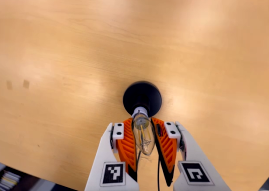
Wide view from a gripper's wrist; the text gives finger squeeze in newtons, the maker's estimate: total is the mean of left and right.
{"total": 20.7, "left": 20.0, "right": 21.4}